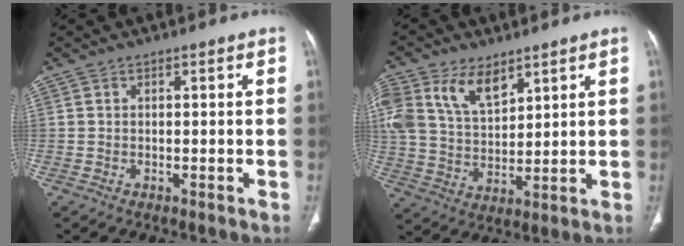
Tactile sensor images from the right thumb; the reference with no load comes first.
{"total": 14.6, "force": [8.0, 8.7, 8.5], "torque": [-0.162, -0.016, 0.161]}